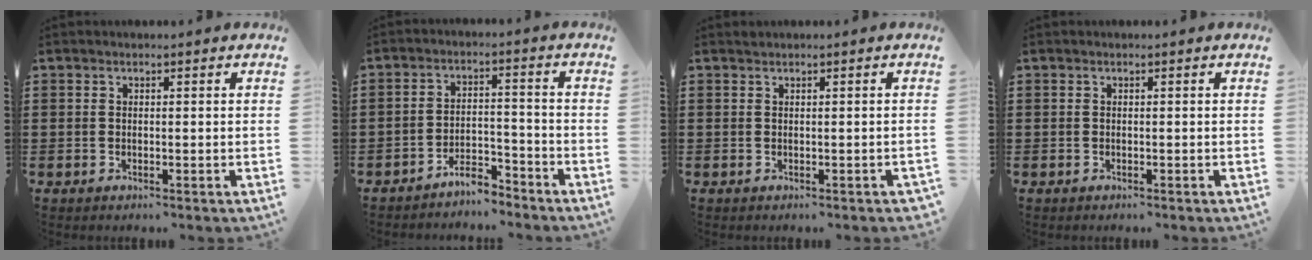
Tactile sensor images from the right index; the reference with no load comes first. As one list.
[{"total": 4.7, "force": [-4.6, 0.6, 0.9], "torque": [-0.018, 0.009, -0.093]}, {"total": 0.0}, {"total": 0.0}]